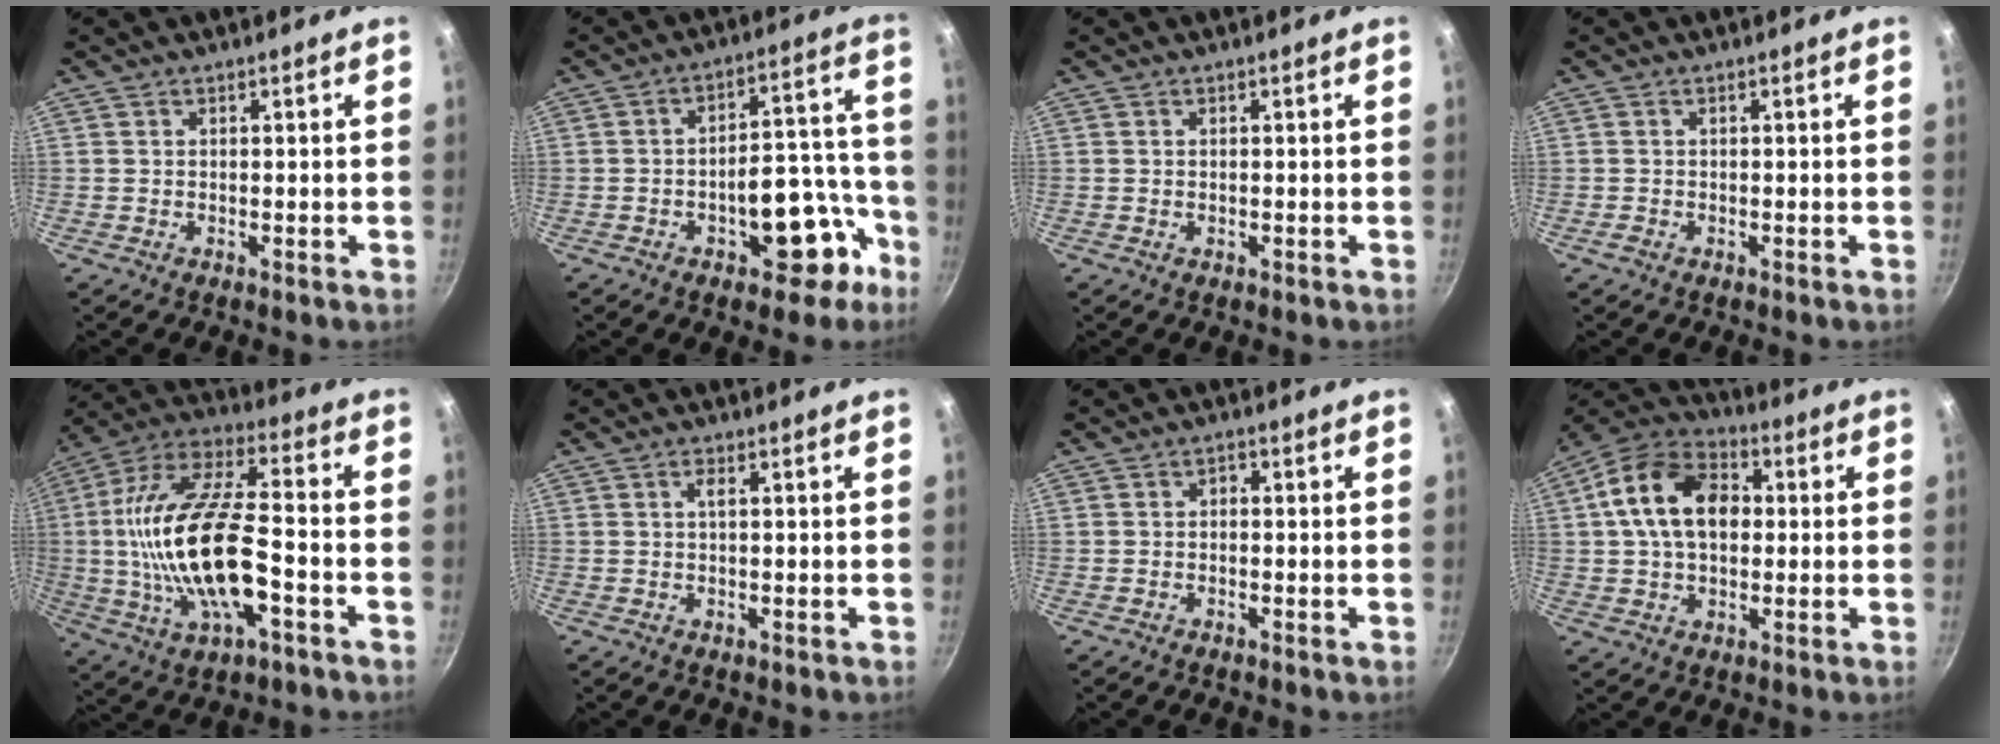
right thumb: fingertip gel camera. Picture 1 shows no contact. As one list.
[{"total": 14.2, "force": [-6.3, 7.4, 10.3], "torque": [-0.075, 0.071, -0.080]}, {"total": 0.0}, {"total": 0.9, "force": [-0.6, 0.6, 0.3], "torque": [-0.008, 0.002, -0.012]}, {"total": 22.7, "force": [-3.8, 9.4, 20.3], "torque": [-0.392, 0.025, -0.077]}, {"total": 1.6, "force": [0.3, 0.4, 1.5], "torque": [-0.035, 0.003, 0.003]}, {"total": 1.2, "force": [-0.5, 0.8, 0.7], "torque": [-0.015, 0.009, -0.012]}, {"total": 15.8, "force": [2.1, 10.8, 11.3], "torque": [-0.168, 0.024, 0.019]}]